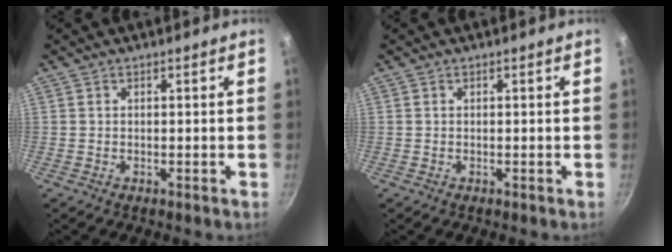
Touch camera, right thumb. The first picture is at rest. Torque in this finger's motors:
{"motor_torque": [0.05, 0.00, -0.35, 0.49, 0.02]}